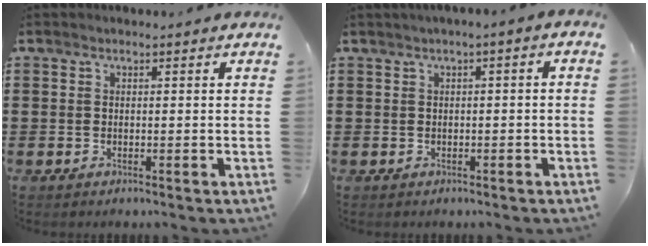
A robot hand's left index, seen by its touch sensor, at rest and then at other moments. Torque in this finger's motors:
{"motor_torque": [1.22, -0.91, -0.02, -0.19]}